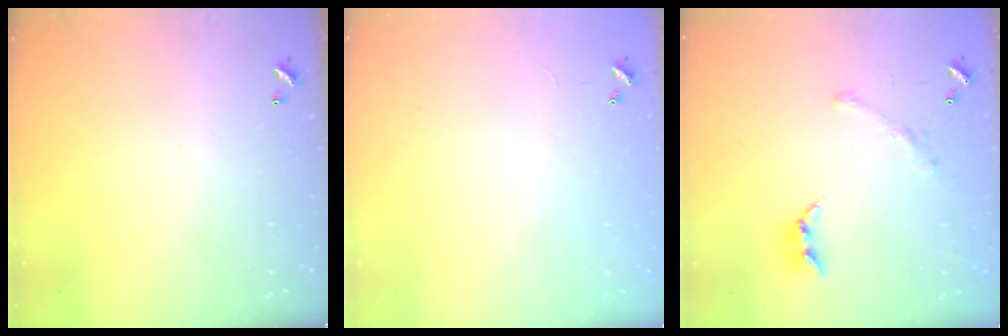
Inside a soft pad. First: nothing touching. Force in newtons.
{"total": 8.7, "press": 8.7, "slide": 0.5}
{"total": 1.6, "press": 1.1, "slide": 1.1}